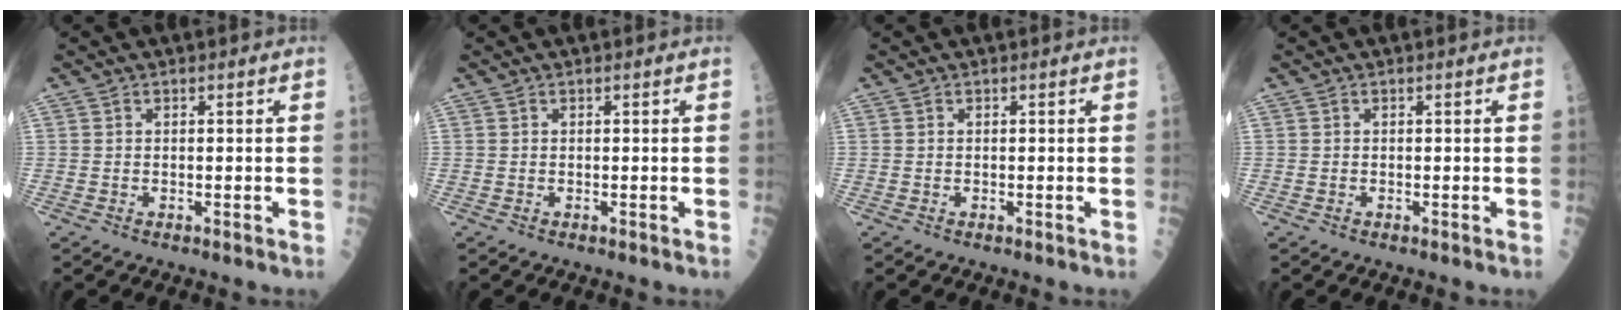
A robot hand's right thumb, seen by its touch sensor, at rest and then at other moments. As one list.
[{"total": 0.0}, {"total": 0.0}, {"total": 0.0}]